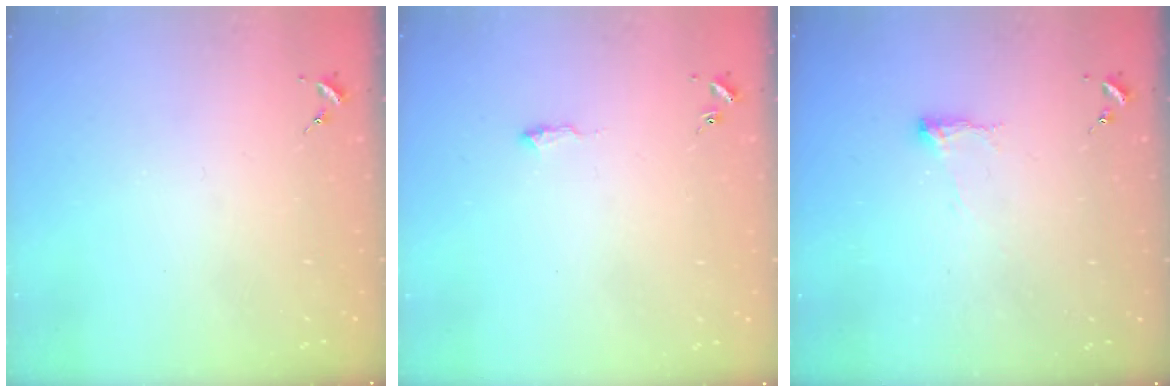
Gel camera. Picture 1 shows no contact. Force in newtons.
{"total": 6.0, "press": 6.0, "slide": 0.6}
{"total": 5.1, "press": 5.1, "slide": 0.8}